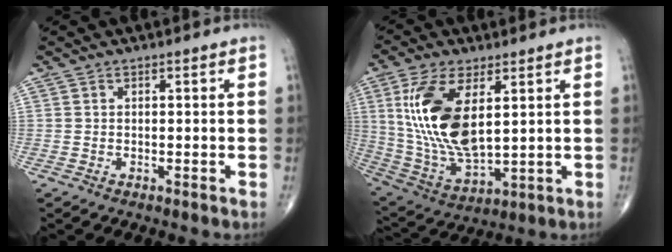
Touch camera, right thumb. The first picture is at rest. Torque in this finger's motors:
{"motor_torque": [-0.28, 3.11, 1.90, 0.87, 0.63]}